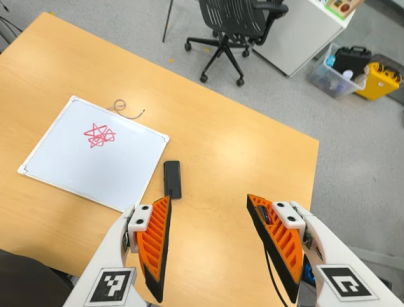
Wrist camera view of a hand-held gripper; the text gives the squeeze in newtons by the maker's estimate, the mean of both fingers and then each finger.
{"total": 0.0}